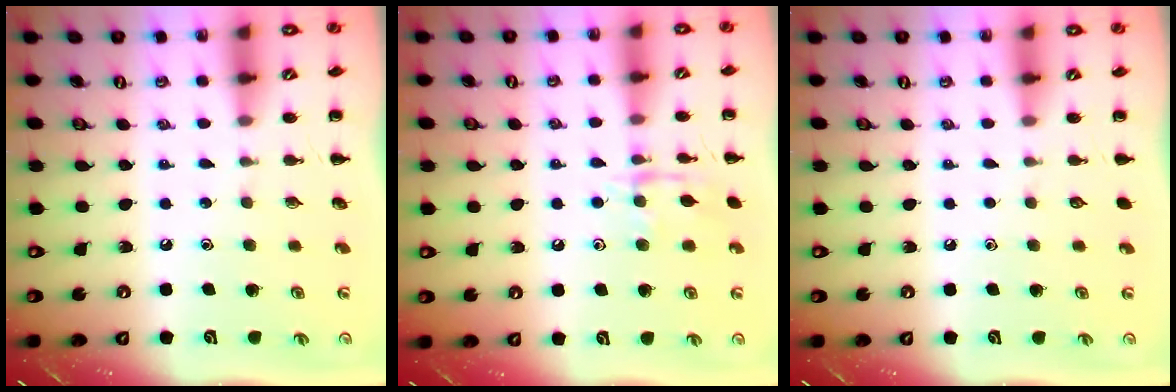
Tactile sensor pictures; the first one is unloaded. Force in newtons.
{"total": 9.3, "press": 9.3, "slide": 0.5}
{"total": 0.0}